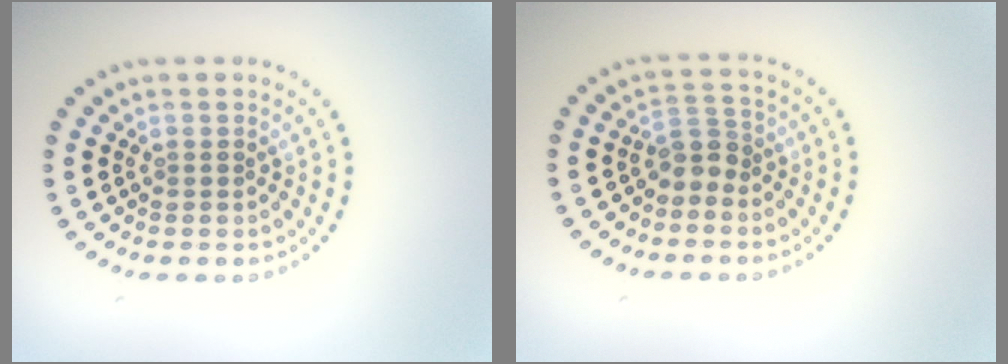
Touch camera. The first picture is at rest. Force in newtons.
{"total": 2.1, "press": 1.6, "slide": 1.4}